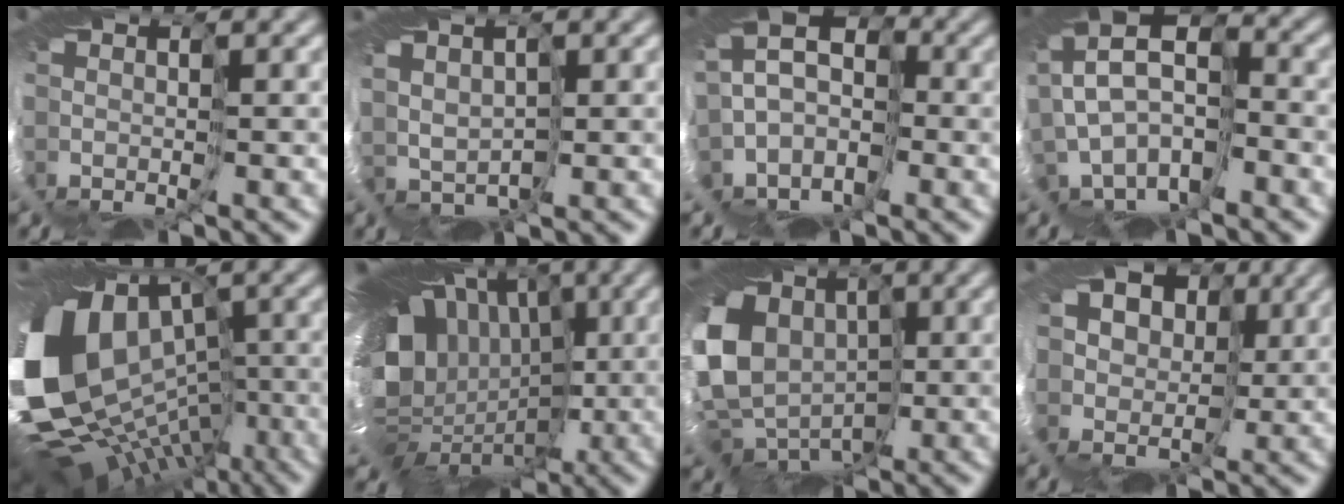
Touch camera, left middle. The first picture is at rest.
{"total": 1.4, "force": [0.8, 1.2, -0.2], "torque": [-0.010, 0.004, 0.023]}
{"total": 9.2, "force": [-2.3, 7.5, 4.8], "torque": [-0.098, 0.001, -0.048]}
{"total": 9.2, "force": [-1.1, 6.3, 6.6], "torque": [-0.148, 0.011, -0.007]}
{"total": 15.9, "force": [-2.2, 12.1, 10.1], "torque": [-0.211, -0.029, 0.000]}
{"total": 17.2, "force": [1.2, 13.2, 11.0], "torque": [-0.169, 0.010, 0.013]}
{"total": 14.4, "force": [0.1, 11.9, 8.0], "torque": [-0.183, -0.010, -0.004]}
{"total": 12.4, "force": [5.5, 9.8, 5.2], "torque": [-0.102, 0.040, 0.089]}